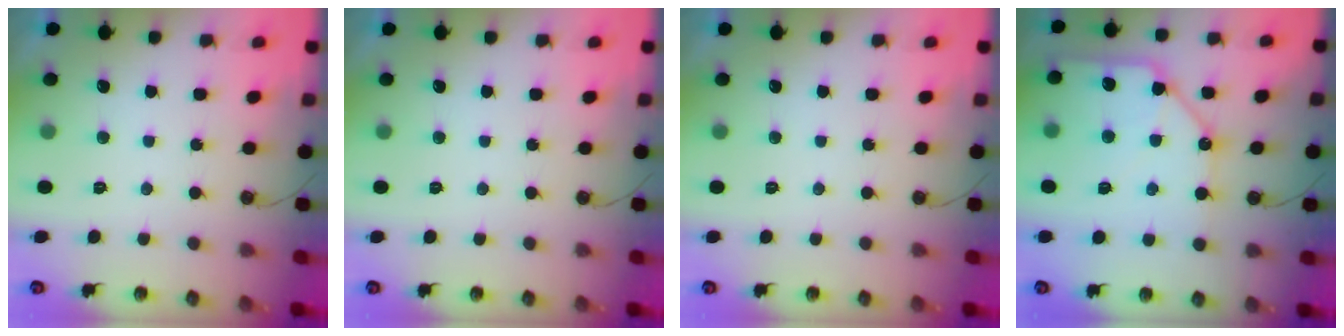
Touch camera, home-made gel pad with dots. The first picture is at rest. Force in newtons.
{"total": 0.0}
{"total": 0.0}
{"total": 12.9, "press": 12.8, "slide": 1.6}